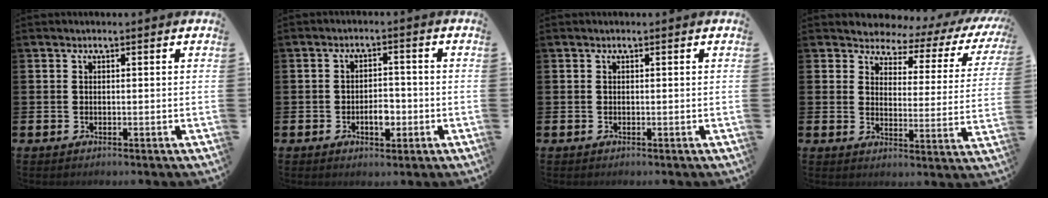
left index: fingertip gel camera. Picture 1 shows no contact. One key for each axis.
{"total": 3.3, "fx": -1.0, "fy": 1.9, "fz": 2.5, "tx": -0.034, "ty": -0.002, "tz": -0.023}
{"total": 0.0}
{"total": 2.9, "fx": 2.3, "fy": 1.8, "fz": 0.5, "tx": -0.023, "ty": -0.031, "tz": 0.026}